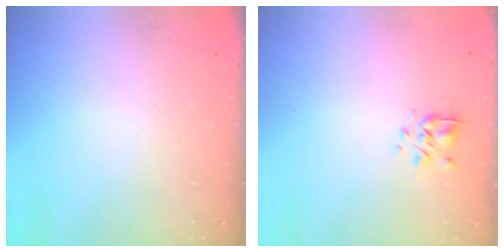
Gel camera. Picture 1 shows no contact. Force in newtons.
{"total": 3.0, "press": 2.9, "slide": 0.8}